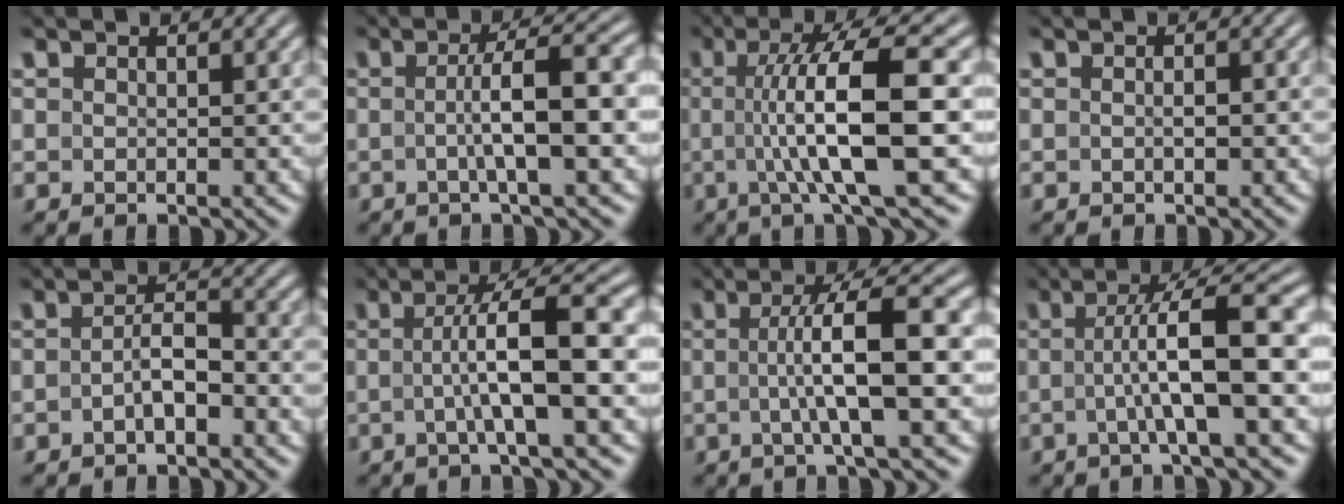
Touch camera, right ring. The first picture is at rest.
{"total": 4.3, "force": [-0.7, -0.1, 4.2], "torque": [-0.063, 0.003, -0.010]}
{"total": 8.0, "force": [0.5, 1.0, 7.9], "torque": [-0.138, -0.002, 0.009]}
{"total": 0.7, "force": [-0.3, 0.3, 0.5], "torque": [-0.011, 0.000, -0.006]}
{"total": 2.3, "force": [-1.5, 0.5, 1.6], "torque": [-0.025, -0.007, -0.024]}
{"total": 5.8, "force": [-0.7, 0.4, 5.7], "torque": [-0.087, 0.005, -0.009]}
{"total": 5.4, "force": [-0.2, 0.1, 5.4], "torque": [-0.084, 0.005, -0.004]}
{"total": 6.6, "force": [-0.6, 0.8, 6.6], "torque": [-0.099, 0.007, -0.007]}